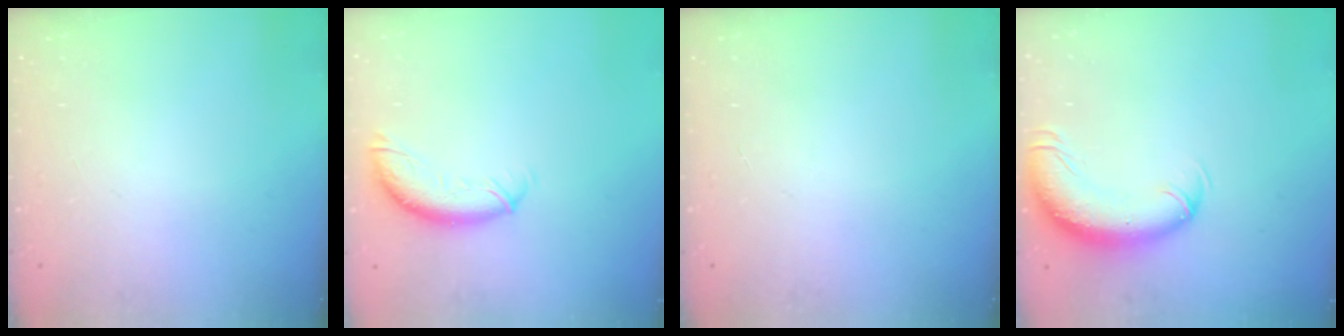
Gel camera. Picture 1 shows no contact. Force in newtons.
{"total": 10.3, "press": 10.3, "slide": 0.8}
{"total": 0.0}
{"total": 10.6, "press": 10.3, "slide": 2.5}